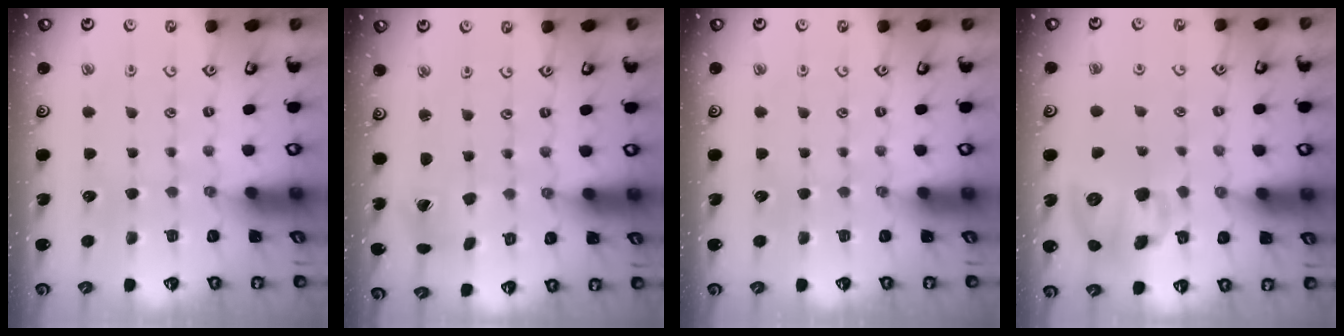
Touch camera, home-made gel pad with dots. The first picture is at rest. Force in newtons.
{"total": 2.4, "press": 2.4, "slide": 0.3}
{"total": 0.0}
{"total": 12.3, "press": 12.1, "slide": 2.0}